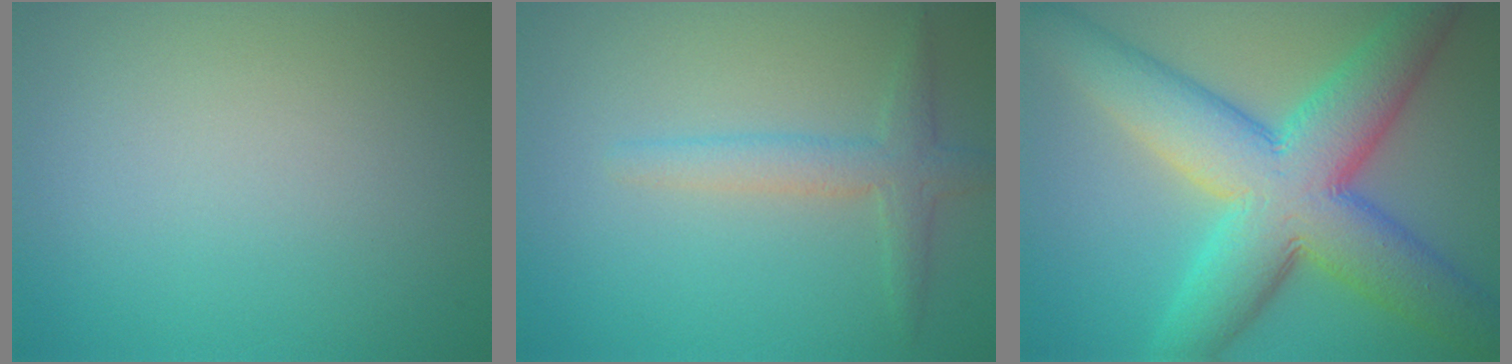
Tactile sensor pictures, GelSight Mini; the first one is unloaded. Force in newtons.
{"total": 2.7, "press": 2.7, "slide": 0.1}
{"total": 12.0, "press": 12.0, "slide": 0.3}